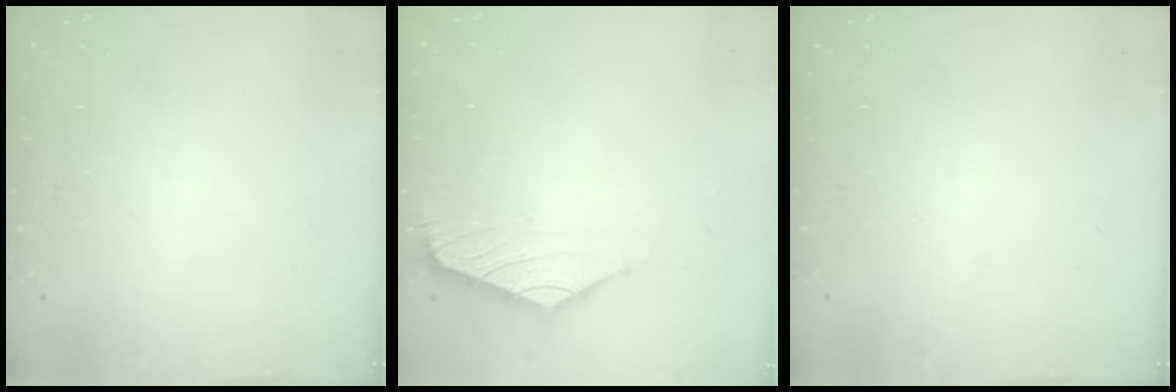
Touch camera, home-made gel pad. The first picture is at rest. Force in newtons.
{"total": 1.6, "press": 1.4, "slide": 0.7}
{"total": 0.0}